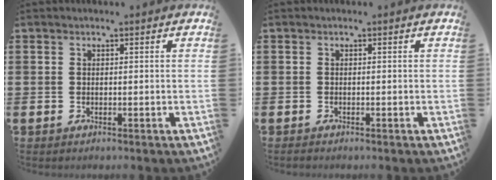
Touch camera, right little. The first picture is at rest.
{"total": 0.0}